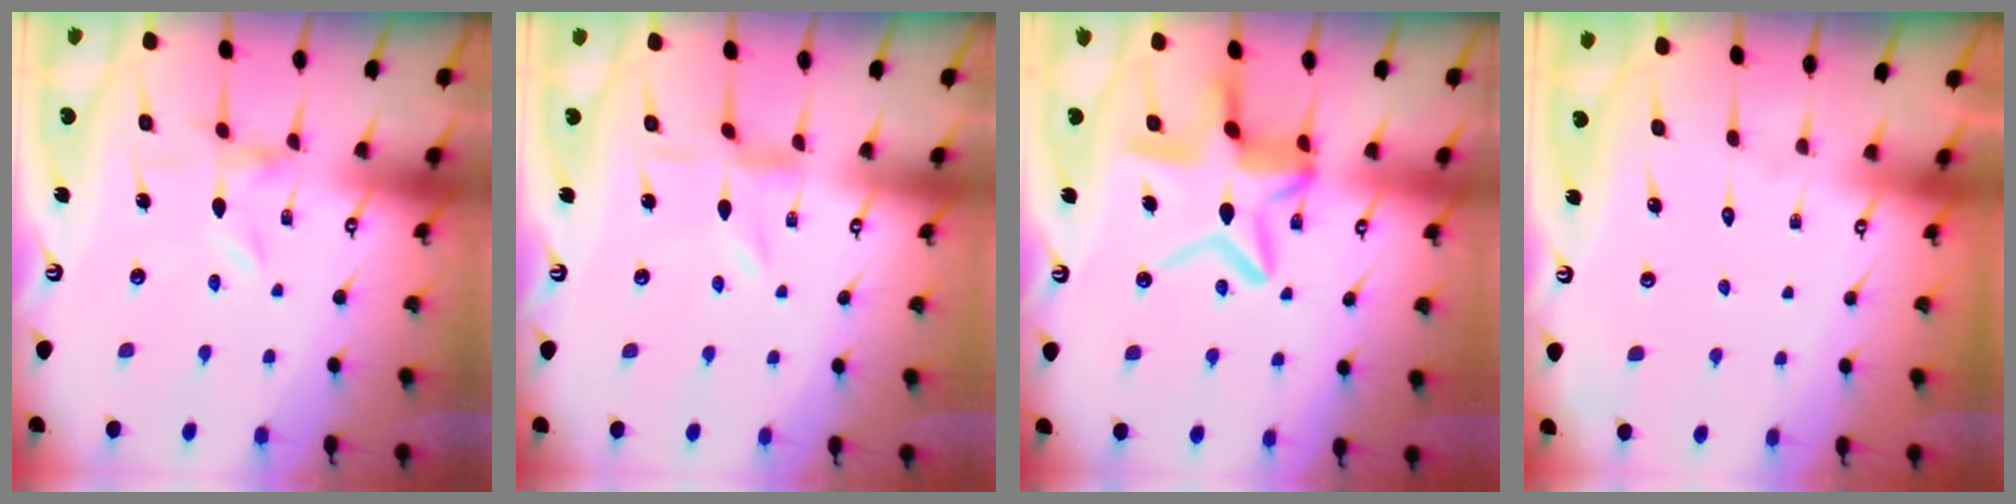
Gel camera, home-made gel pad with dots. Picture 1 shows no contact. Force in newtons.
{"total": 2.1, "press": 2.1, "slide": 0.3}
{"total": 13.3, "press": 13.3, "slide": 1.3}
{"total": 1.8, "press": 1.8, "slide": 0.2}